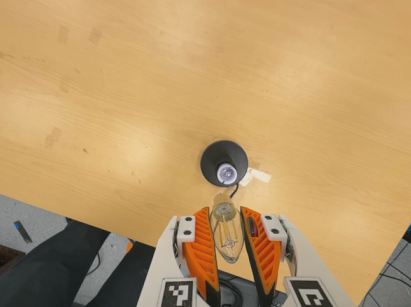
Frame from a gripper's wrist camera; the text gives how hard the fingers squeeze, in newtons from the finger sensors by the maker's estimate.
{"total": 12.9, "left": 14.2, "right": 11.7}